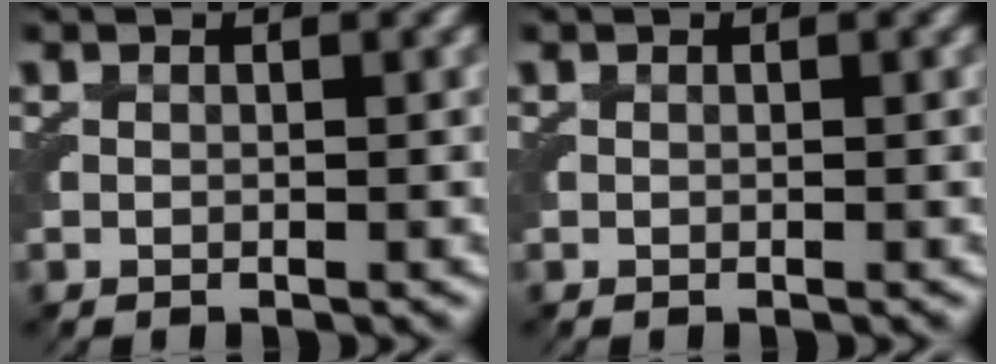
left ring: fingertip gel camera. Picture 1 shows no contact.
{"total": 0.0}